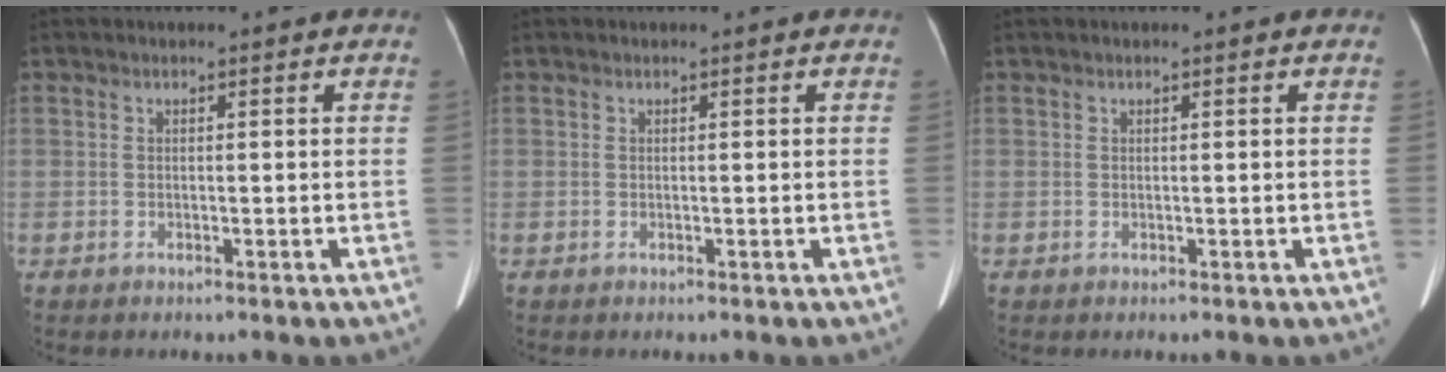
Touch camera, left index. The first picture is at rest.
{"total": 0.0}
{"total": 0.0}